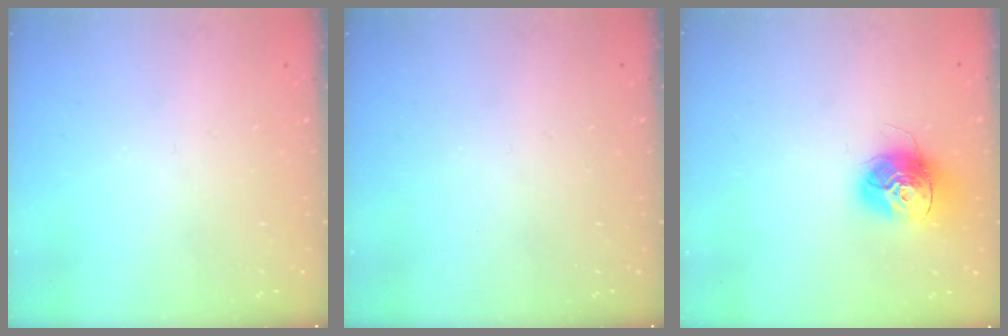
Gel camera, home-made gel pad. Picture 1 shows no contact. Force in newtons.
{"total": 0.0}
{"total": 14.6, "press": 14.5, "slide": 1.4}